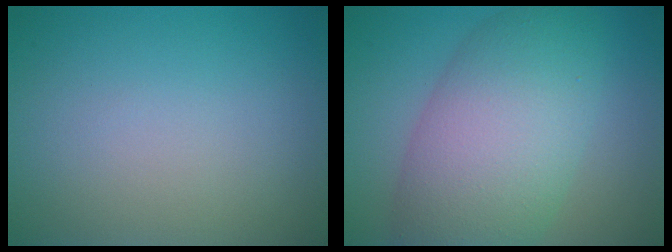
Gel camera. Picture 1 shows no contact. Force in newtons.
{"total": 9.6, "press": 9.6, "slide": 0.2}